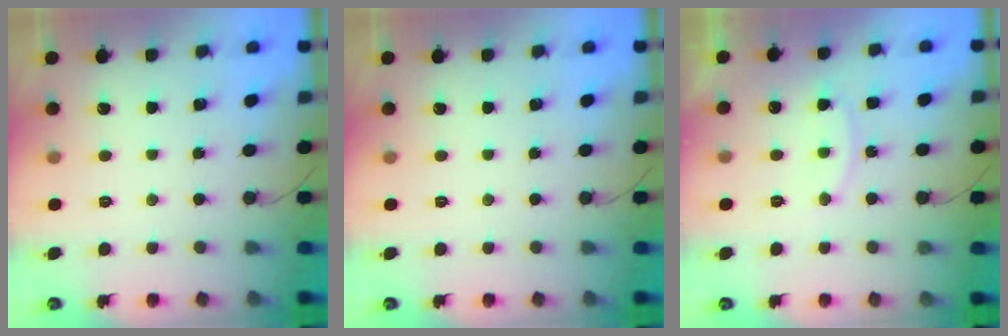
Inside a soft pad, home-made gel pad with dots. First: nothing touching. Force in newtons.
{"total": 0.0}
{"total": 10.0, "press": 9.9, "slide": 0.7}